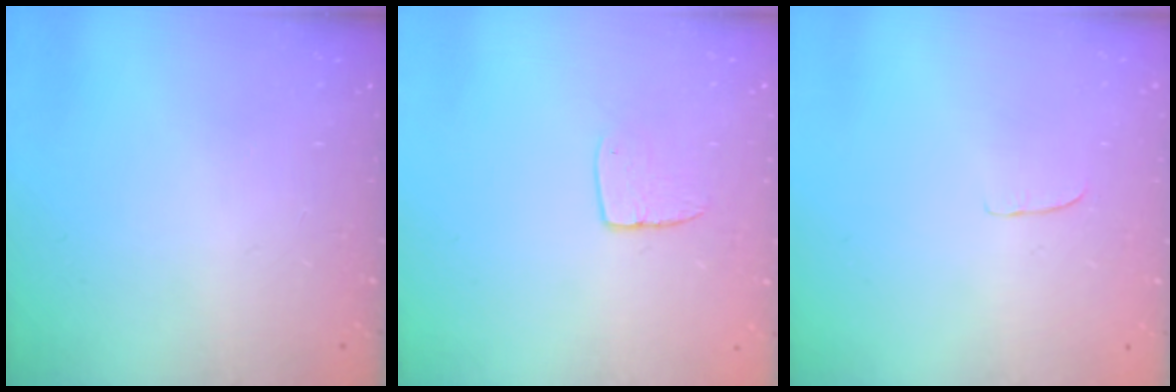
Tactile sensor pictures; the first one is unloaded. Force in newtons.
{"total": 6.1, "press": 6.1, "slide": 0.4}
{"total": 3.7, "press": 3.7, "slide": 0.3}